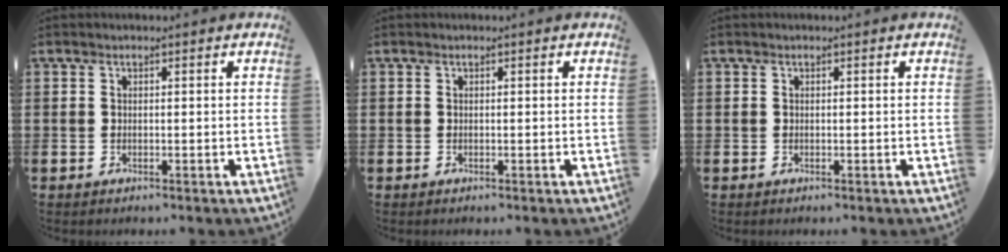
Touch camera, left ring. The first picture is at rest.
{"total": 0.0}
{"total": 0.0}